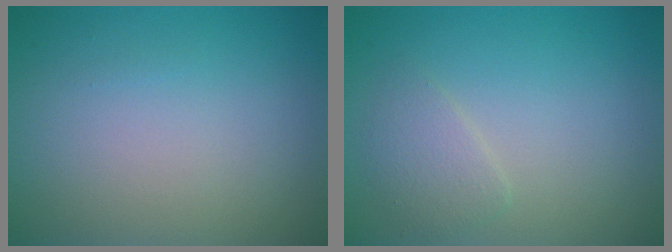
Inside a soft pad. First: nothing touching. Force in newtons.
{"total": 1.7, "press": 1.7, "slide": 0.1}